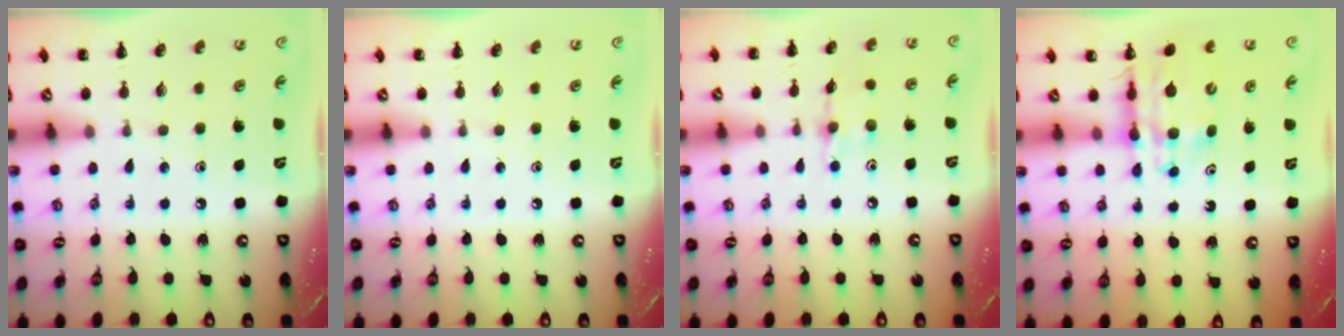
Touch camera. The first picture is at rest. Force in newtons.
{"total": 0.0}
{"total": 6.1, "press": 6.0, "slide": 0.8}
{"total": 11.0, "press": 10.5, "slide": 3.2}